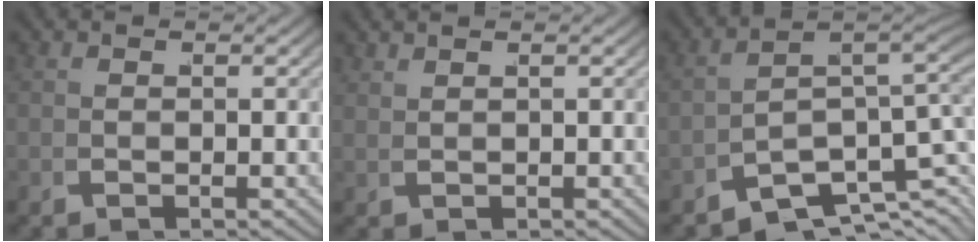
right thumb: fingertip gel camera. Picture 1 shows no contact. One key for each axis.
{"total": 1.2, "fx": 1.2, "fy": -0.2, "fz": 0.1, "tx": 0.006, "ty": 0.006, "tz": 0.026}
{"total": 10.1, "fx": -2.4, "fy": 6.4, "fz": 7.5, "tx": -0.125, "ty": -0.026, "tz": -0.041}